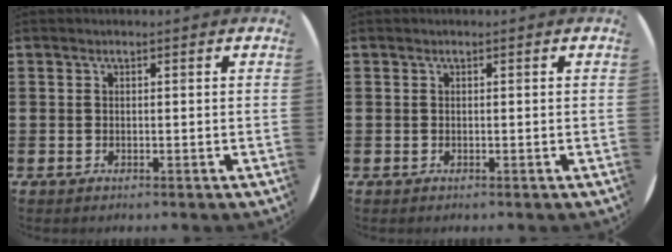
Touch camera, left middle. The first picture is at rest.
{"total": 0.0}